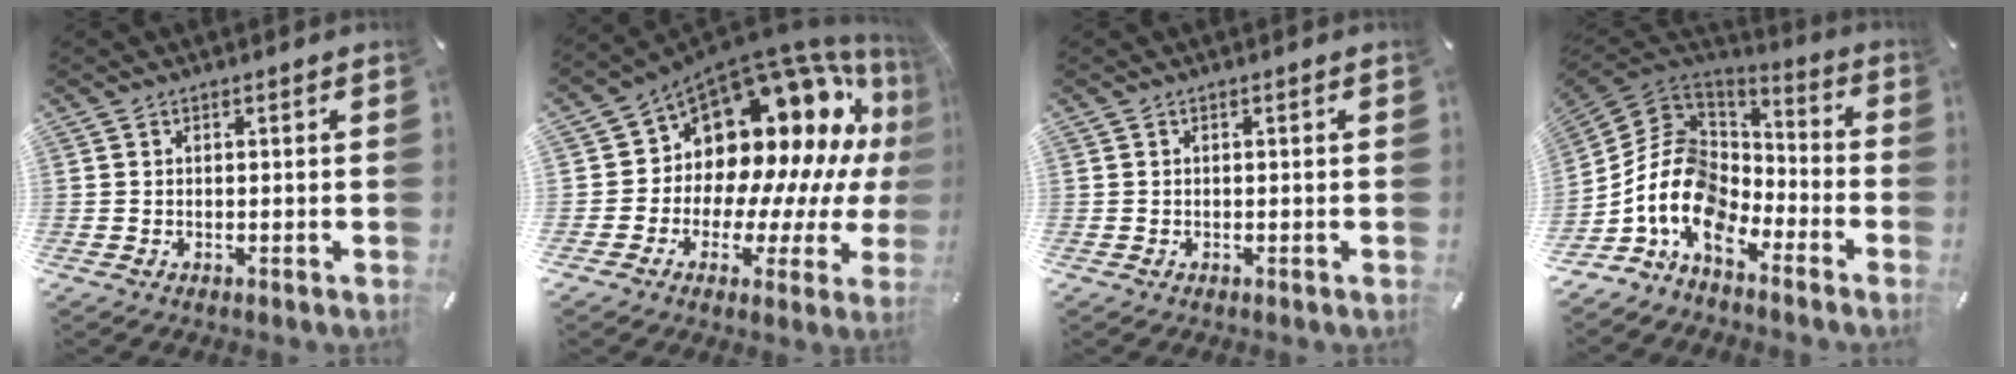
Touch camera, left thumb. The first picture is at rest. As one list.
[{"total": 16.3, "force": [8.9, 10.2, 9.1], "torque": [-0.134, -0.113, 0.168]}, {"total": 0.0}, {"total": 14.8, "force": [-7.2, 10.2, 7.8], "torque": [-0.202, 0.014, -0.136]}]